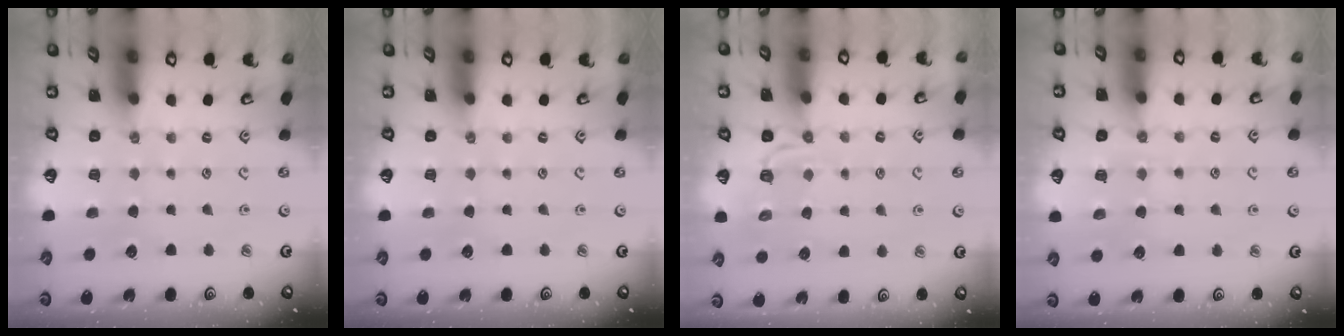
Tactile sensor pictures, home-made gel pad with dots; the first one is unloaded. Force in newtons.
{"total": 0.0}
{"total": 3.4, "press": 2.9, "slide": 1.8}
{"total": 6.3, "press": 6.3, "slide": 0.4}